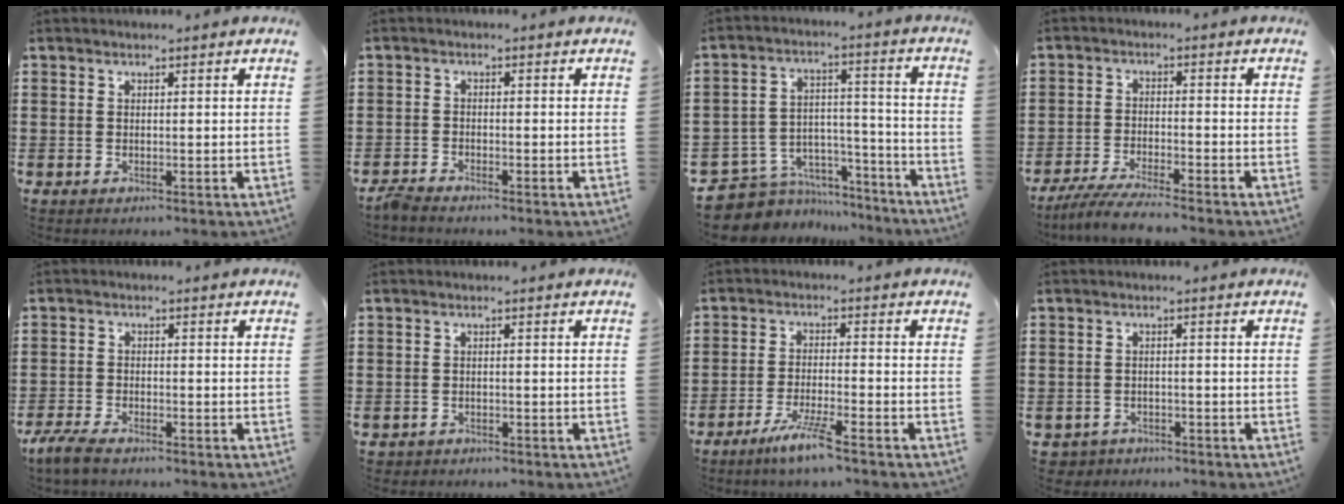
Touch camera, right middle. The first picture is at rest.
{"total": 1.9, "force": [-1.8, 0.1, 0.5], "torque": [-0.017, -0.001, -0.039]}
{"total": 6.8, "force": [-5.9, 3.4, 0.6], "torque": [-0.026, 0.004, -0.113]}
{"total": 4.8, "force": [-4.5, 0.0, 1.8], "torque": [-0.044, -0.011, -0.090]}
{"total": 3.4, "force": [-3.0, 0.6, 1.5], "torque": [-0.047, -0.004, -0.066]}
{"total": 1.0, "force": [-0.9, 0.5, -0.1], "torque": [-0.001, 0.003, -0.022]}
{"total": 5.6, "force": [-4.3, 0.0, 3.6], "torque": [-0.076, -0.013, -0.079]}
{"total": 1.5, "force": [-1.4, 0.7, -0.2], "torque": [-0.003, 0.002, -0.032]}